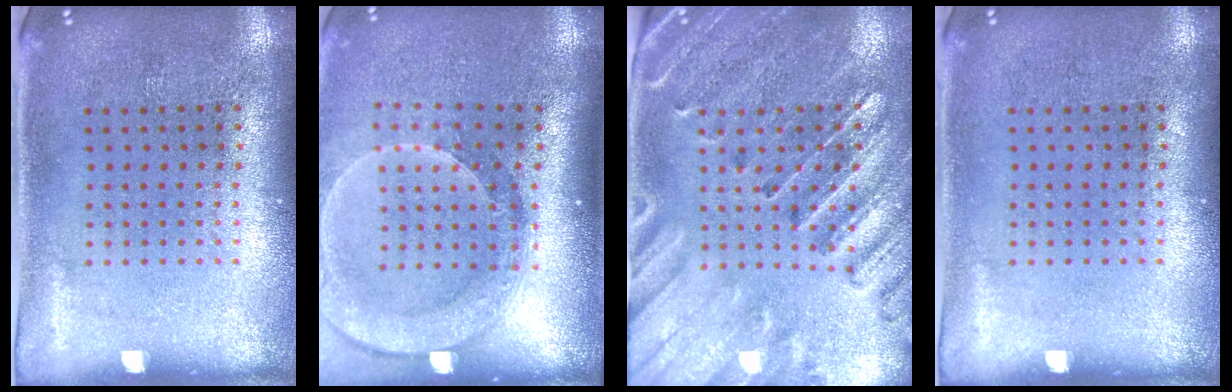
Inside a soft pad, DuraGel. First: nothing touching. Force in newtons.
{"total": 2.5, "press": 1.9, "slide": 1.6}
{"total": 2.9, "press": 2.7, "slide": 1.1}
{"total": 0.0}